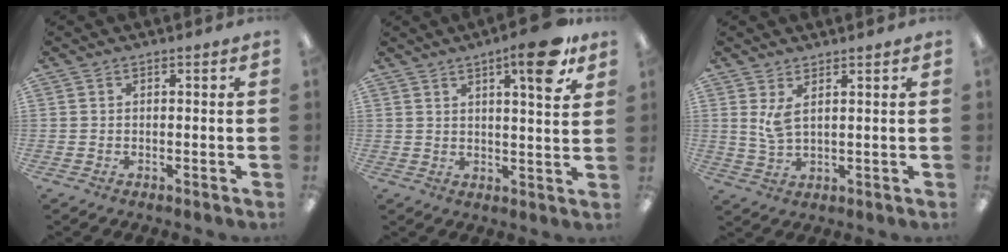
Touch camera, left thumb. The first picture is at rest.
{"total": 11.1, "force": [6.5, 2.6, 8.7], "torque": [-0.116, -0.029, 0.098]}
{"total": 5.0, "force": [2.6, 2.0, 3.8], "torque": [-0.089, -0.006, 0.045]}